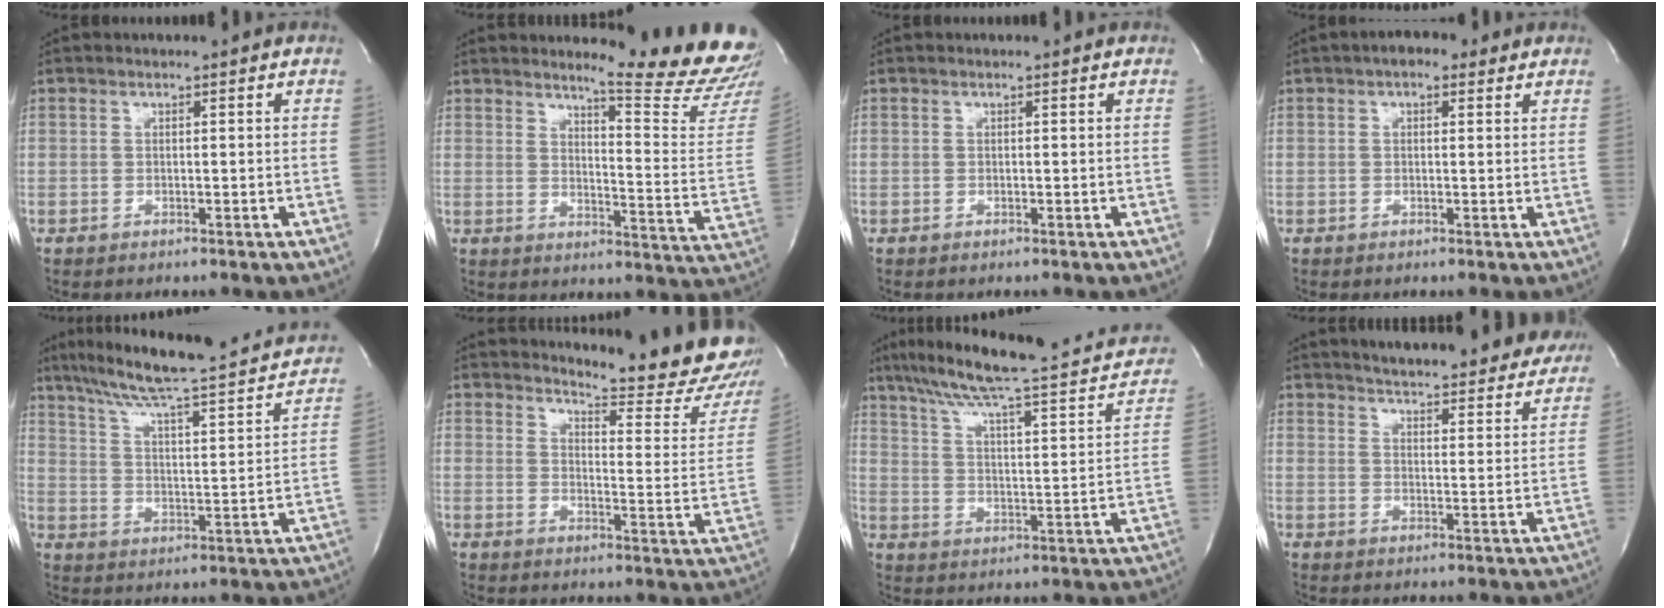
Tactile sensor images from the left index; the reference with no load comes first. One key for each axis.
{"total": 16.4, "fx": 15.5, "fy": -0.7, "fz": 5.2, "tx": -0.072, "ty": -0.138, "tz": 0.175}
{"total": 0.0}
{"total": 3.5, "fx": 2.2, "fy": 1.8, "fz": 2.1, "tx": -0.031, "ty": 0.018, "tz": 0.025}
{"total": 26.0, "fx": 22.5, "fy": 3.1, "fz": 12.6, "tx": -0.199, "ty": -0.008, "tz": 0.302}
{"total": 18.3, "fx": 17.1, "fy": 1.8, "fz": 6.3, "tx": -0.079, "ty": -0.110, "tz": 0.188}
{"total": 26.9, "fx": 22.2, "fy": 4.1, "fz": 14.5, "tx": -0.223, "ty": 0.007, "tz": 0.297}
{"total": 25.2, "fx": 23.0, "fy": 5.0, "fz": 8.9, "tx": -0.135, "ty": -0.039, "tz": 0.279}